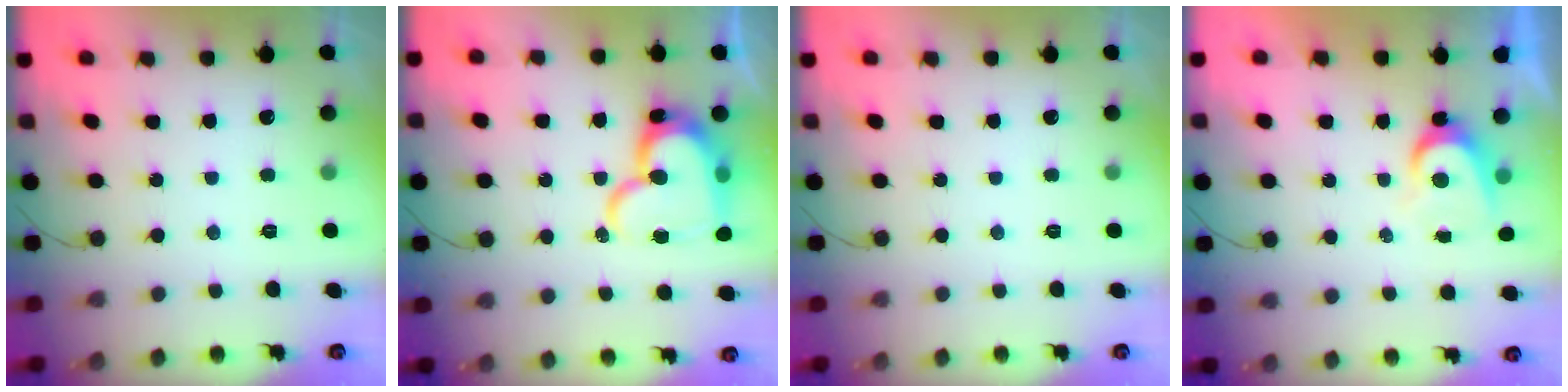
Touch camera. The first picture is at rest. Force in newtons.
{"total": 18.2, "press": 18.1, "slide": 1.5}
{"total": 0.0}
{"total": 5.5, "press": 5.5, "slide": 0.6}